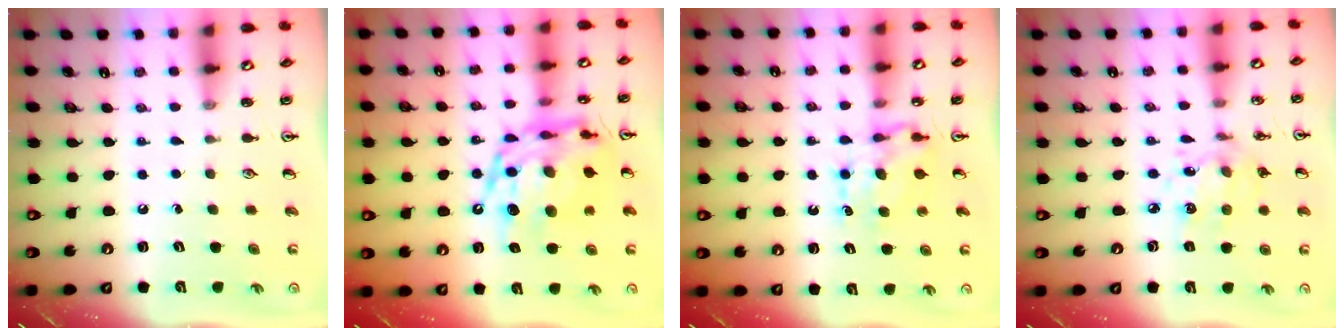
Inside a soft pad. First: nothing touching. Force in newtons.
{"total": 17.9, "press": 17.8, "slide": 1.7}
{"total": 6.6, "press": 6.6, "slide": 0.5}
{"total": 8.0, "press": 8.0, "slide": 0.5}